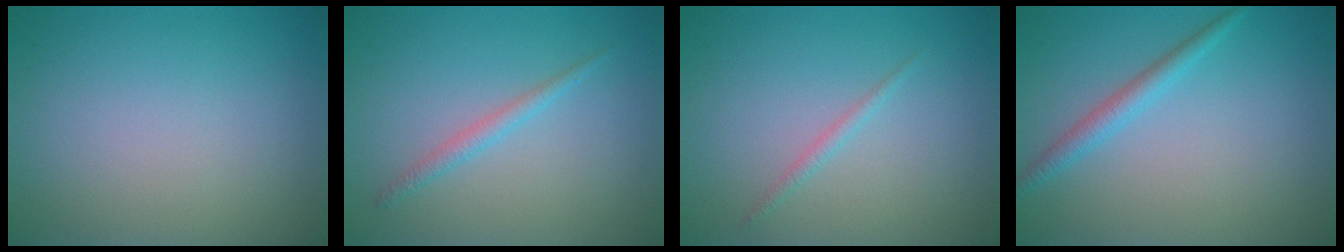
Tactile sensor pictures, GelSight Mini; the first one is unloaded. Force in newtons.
{"total": 1.4, "press": 1.4, "slide": 0.1}
{"total": 0.8, "press": 0.8, "slide": 0.1}
{"total": 1.9, "press": 1.9, "slide": 0.1}